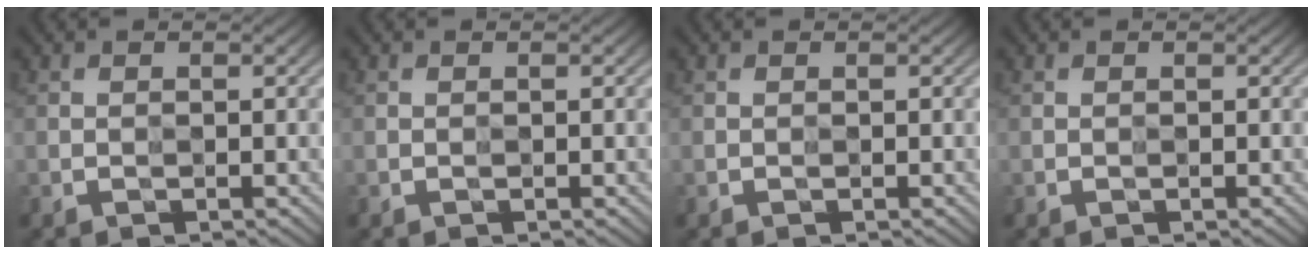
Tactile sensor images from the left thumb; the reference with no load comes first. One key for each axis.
{"total": 0.0}
{"total": 0.0}
{"total": 0.0}